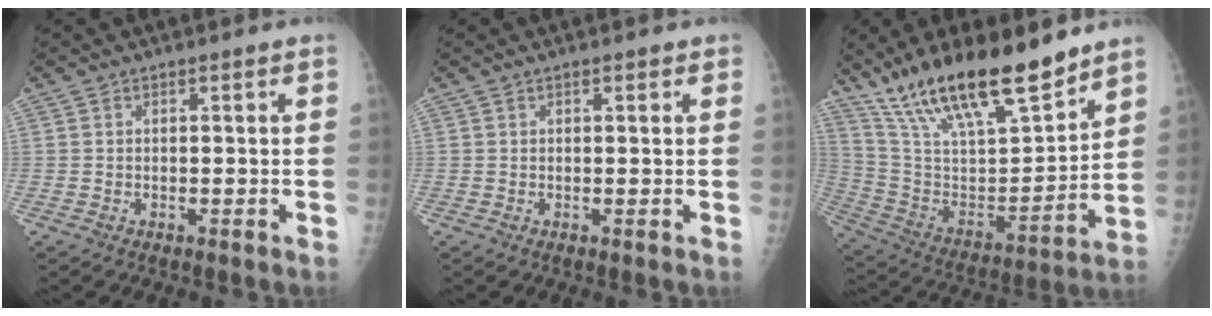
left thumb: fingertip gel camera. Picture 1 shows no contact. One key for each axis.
{"total": 1.1, "fx": 0.7, "fy": 0.5, "fz": 0.8, "tx": -0.008, "ty": -0.001, "tz": 0.007}
{"total": 24.6, "fx": 18.4, "fy": 6.8, "fz": 14.9, "tx": -0.236, "ty": -0.072, "tz": 0.331}